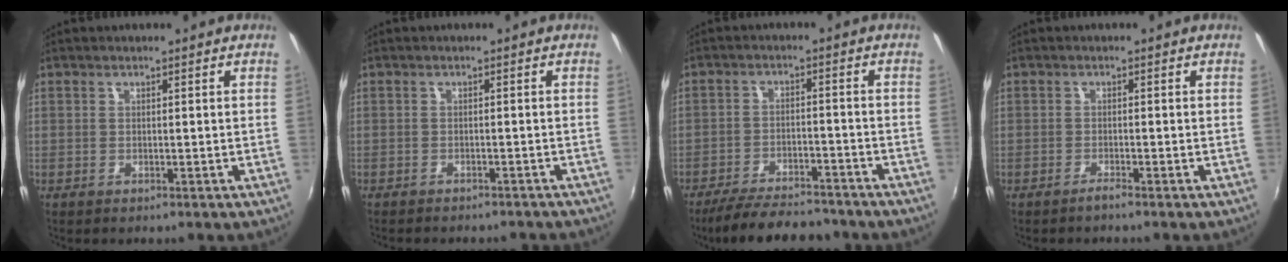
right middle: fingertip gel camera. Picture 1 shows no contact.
{"total": 6.2, "force": [-5.6, 1.7, 2.2], "torque": [-0.051, -0.012, -0.075]}
{"total": 13.0, "force": [-11.3, 3.6, 5.4], "torque": [-0.125, -0.008, -0.173]}
{"total": 1.0, "force": [-1.0, -0.2, 0.3], "torque": [-0.008, -0.003, -0.021]}